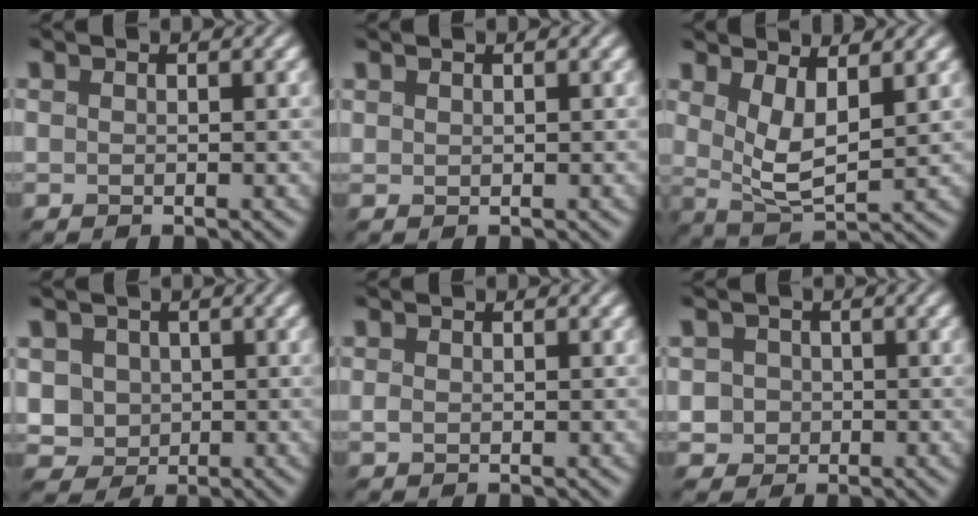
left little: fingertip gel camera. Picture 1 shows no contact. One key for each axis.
{"total": 0.0}
{"total": 3.9, "fx": 1.0, "fy": 1.6, "fz": 3.4, "tx": -0.081, "ty": -0.016, "tz": 0.030}
{"total": 3.5, "fx": 0.0, "fy": 3.3, "fz": 1.2, "tx": -0.065, "ty": 0.001, "tz": 0.015}
{"total": 0.0}
{"total": 1.6, "fx": -0.6, "fy": 1.5, "fz": -0.1, "tx": -0.014, "ty": -0.005, "tz": -0.001}